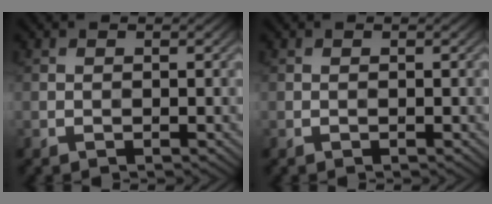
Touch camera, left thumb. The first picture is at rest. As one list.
[{"total": 0.0}]